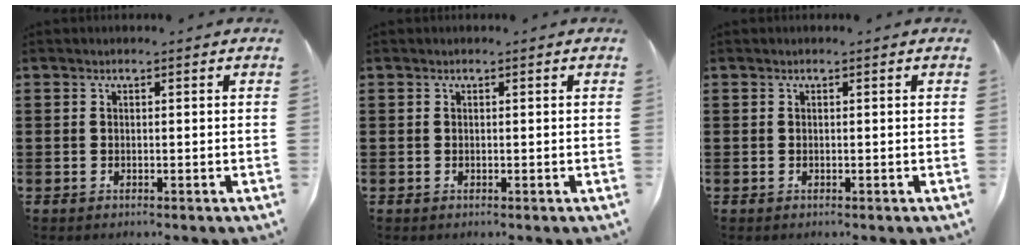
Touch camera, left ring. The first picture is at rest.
{"total": 0.0}
{"total": 0.0}